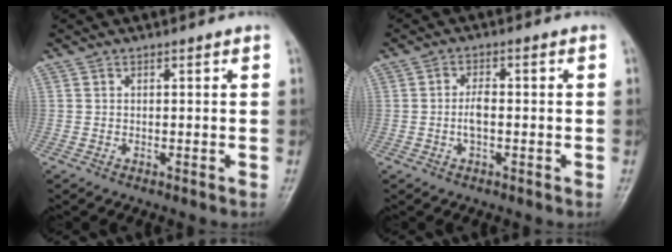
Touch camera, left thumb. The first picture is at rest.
{"total": 3.2, "force": [-0.6, 1.2, 2.8], "torque": [-0.061, 0.009, -0.015]}